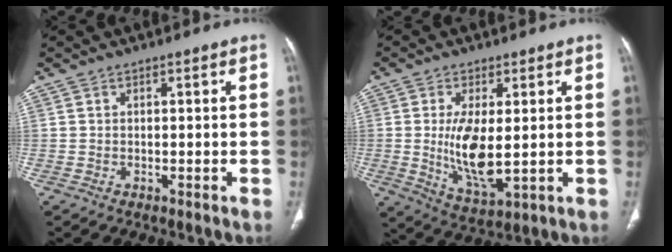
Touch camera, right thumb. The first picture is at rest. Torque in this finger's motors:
{"motor_torque": [1.69, 1.49, 1.35, -0.88, 0.19]}